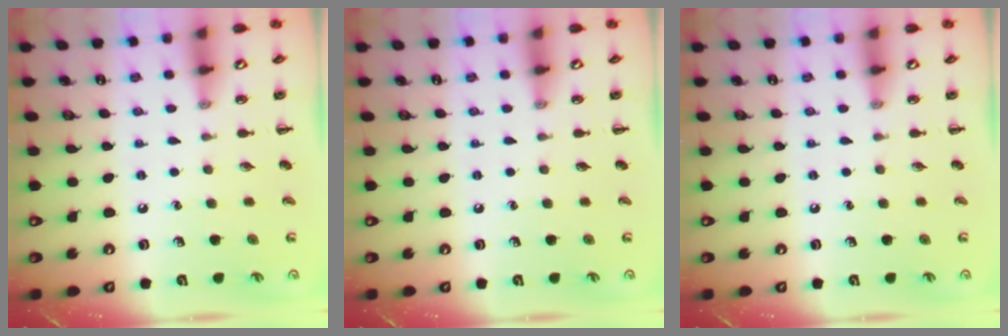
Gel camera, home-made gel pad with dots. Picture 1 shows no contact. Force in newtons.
{"total": 0.0}
{"total": 0.0}